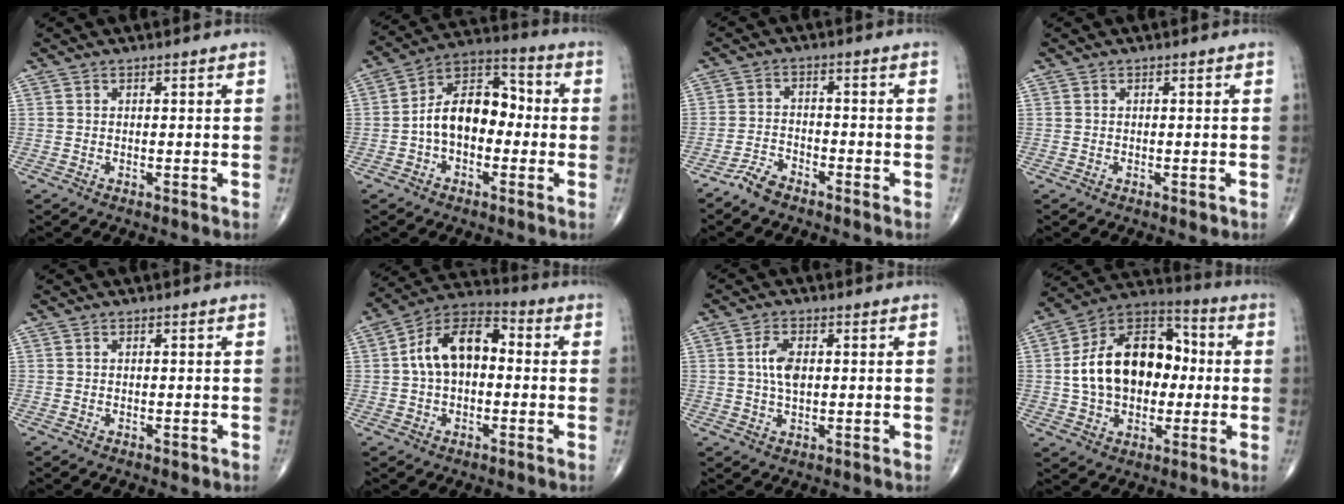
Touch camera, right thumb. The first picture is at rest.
{"total": 12.6, "force": [-1.5, 8.1, 9.6], "torque": [-0.138, 0.047, -0.039]}
{"total": 4.0, "force": [-3.4, 1.4, 1.4], "torque": [-0.029, 0.014, -0.069]}
{"total": 0.8, "force": [-0.3, 0.4, 0.6], "torque": [-0.006, -0.002, -0.003]}
{"total": 0.7, "force": [-0.3, 0.4, 0.5], "torque": [-0.005, -0.001, -0.003]}
{"total": 12.6, "force": [0.7, 7.8, 10.0], "torque": [-0.160, 0.038, -0.002]}
{"total": 5.1, "force": [0.8, 2.7, 4.3], "torque": [-0.085, 0.002, 0.013]}
{"total": 20.0, "force": [0.5, 13.5, 14.7], "torque": [-0.210, 0.033, 0.005]}